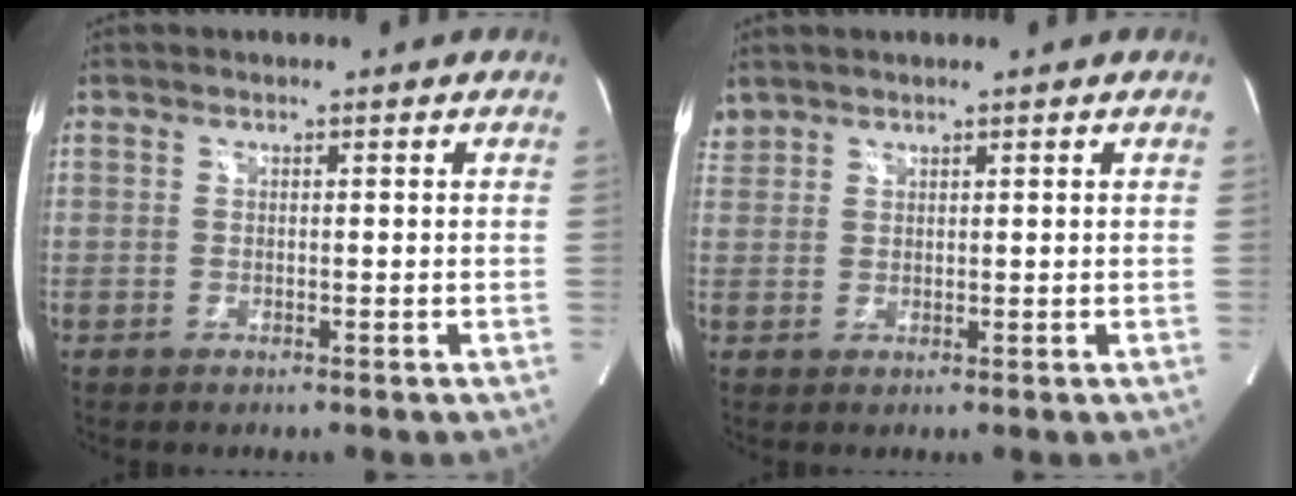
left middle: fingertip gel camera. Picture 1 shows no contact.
{"total": 1.8, "force": [1.7, 0.6, -0.1], "torque": [-0.004, 0.013, 0.036]}